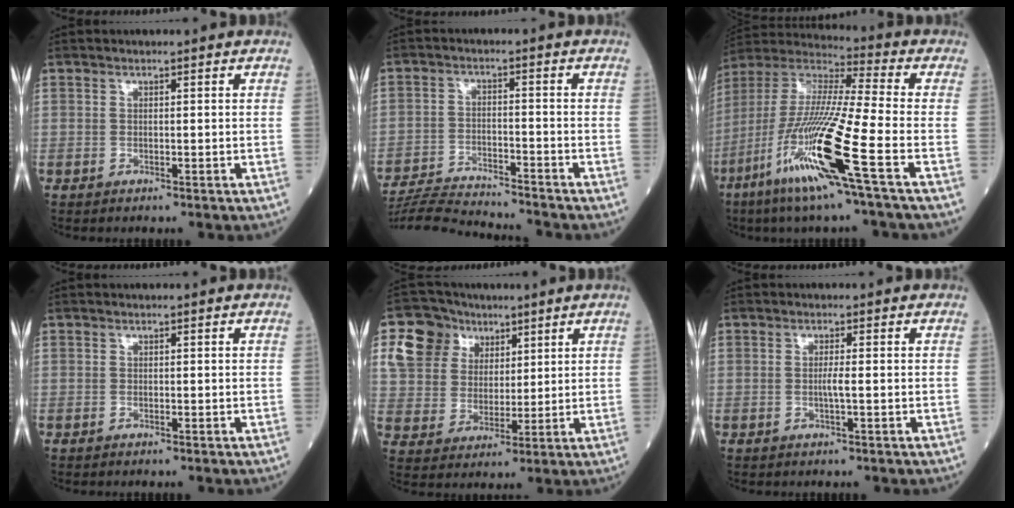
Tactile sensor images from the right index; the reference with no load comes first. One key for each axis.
{"total": 11.1, "fx": -10.8, "fy": -0.2, "fz": 2.5, "tx": -0.044, "ty": -0.006, "tz": -0.182}
{"total": 18.9, "fx": -8.0, "fy": -0.5, "fz": 17.1, "tx": -0.376, "ty": -0.042, "tz": -0.167}
{"total": 0.0}
{"total": 10.3, "fx": 5.2, "fy": 8.5, "fz": 2.8, "tx": -0.069, "ty": 0.036, "tz": 0.103}
{"total": 1.6, "fx": -0.2, "fy": -0.2, "fz": 1.6, "tx": -0.032, "ty": -0.001, "tz": -0.004}